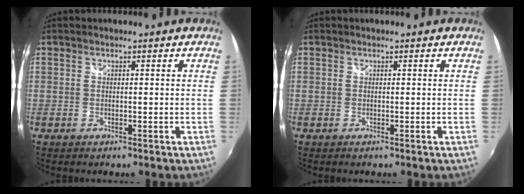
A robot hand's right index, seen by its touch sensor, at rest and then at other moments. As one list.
[{"total": 0.0}]